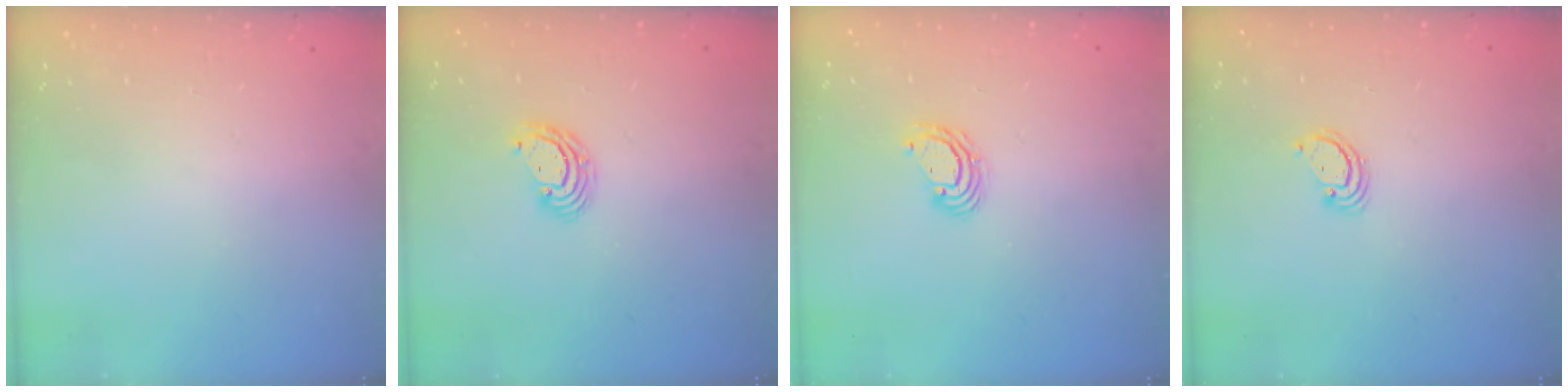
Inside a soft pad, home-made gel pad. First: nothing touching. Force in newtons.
{"total": 4.9, "press": 4.9, "slide": 0.2}
{"total": 4.3, "press": 4.3, "slide": 0.1}
{"total": 2.3, "press": 2.3, "slide": 0.2}